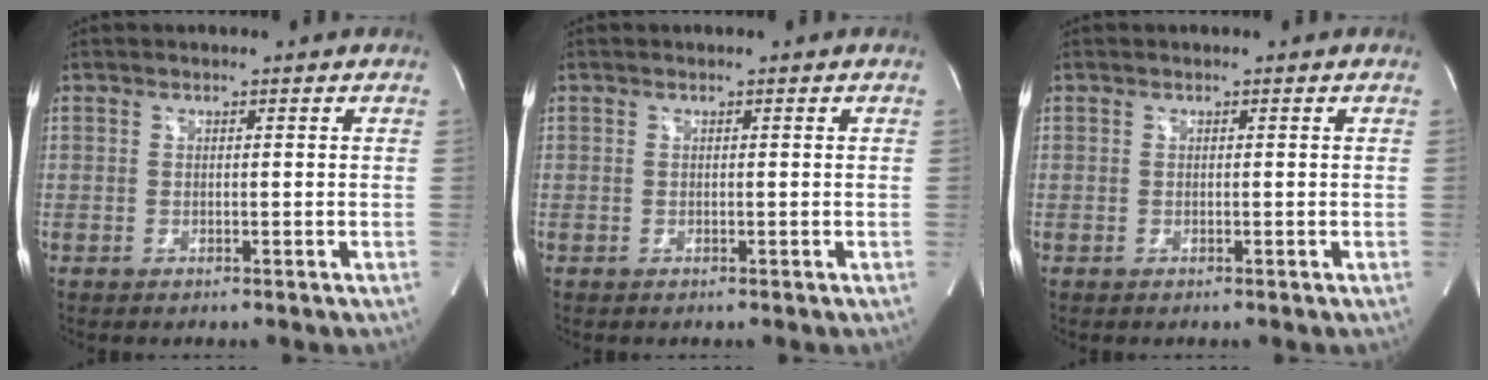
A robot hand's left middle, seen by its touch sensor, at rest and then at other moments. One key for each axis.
{"total": 0.0}
{"total": 0.0}